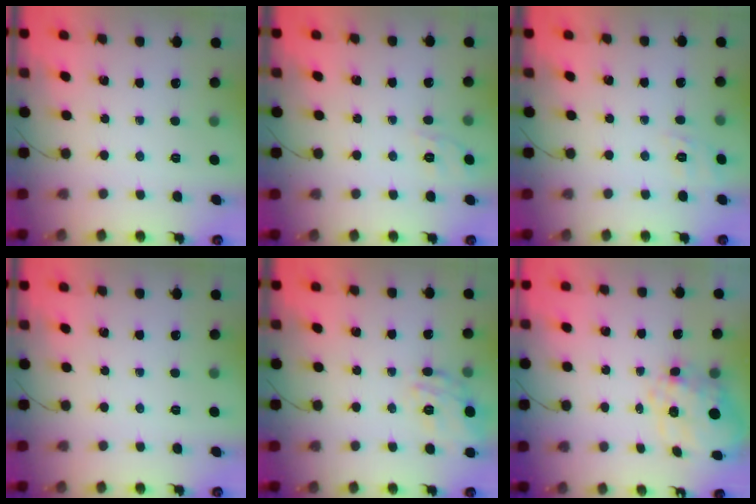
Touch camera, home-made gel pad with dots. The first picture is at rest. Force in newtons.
{"total": 1.9, "press": 0.8, "slide": 1.6}
{"total": 2.0, "press": 0.4, "slide": 1.9}
{"total": 0.0}
{"total": 15.9, "press": 15.9, "slide": 0.7}
{"total": 12.2, "press": 12.0, "slide": 2.3}